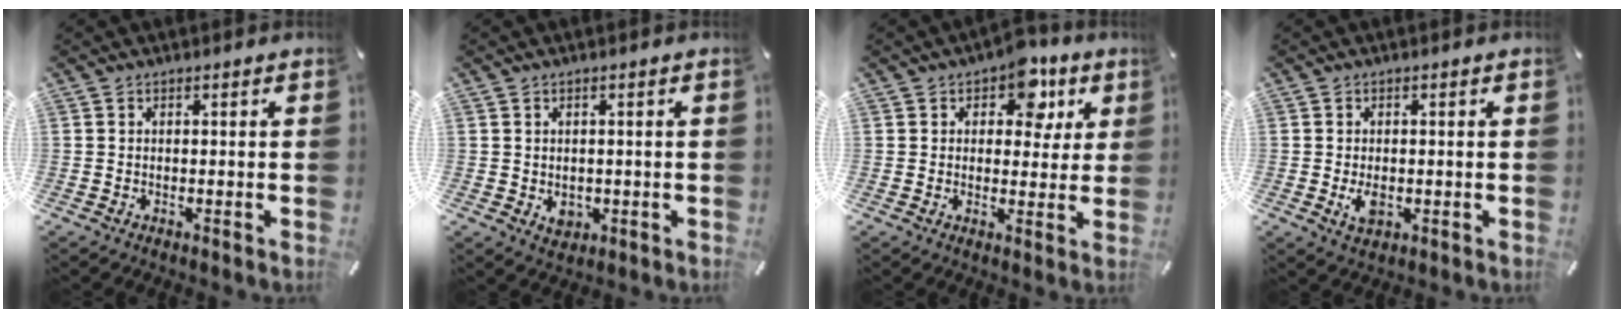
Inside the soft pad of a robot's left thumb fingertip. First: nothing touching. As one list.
[{"total": 3.1, "force": [-0.4, 2.8, 1.3], "torque": [-0.005, -0.002, -0.007]}, {"total": 9.7, "force": [4.5, 6.6, 5.5], "torque": [-0.062, -0.015, 0.074]}, {"total": 3.4, "force": [-0.5, 2.2, 2.5], "torque": [-0.051, -0.006, -0.011]}]